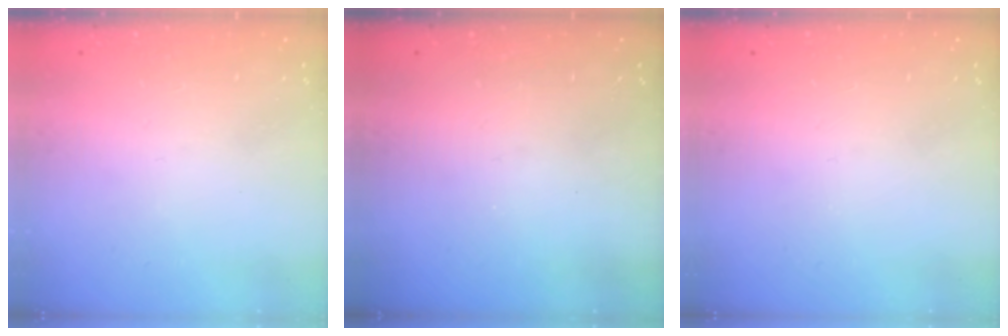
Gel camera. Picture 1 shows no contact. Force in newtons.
{"total": 0.0}
{"total": 0.0}